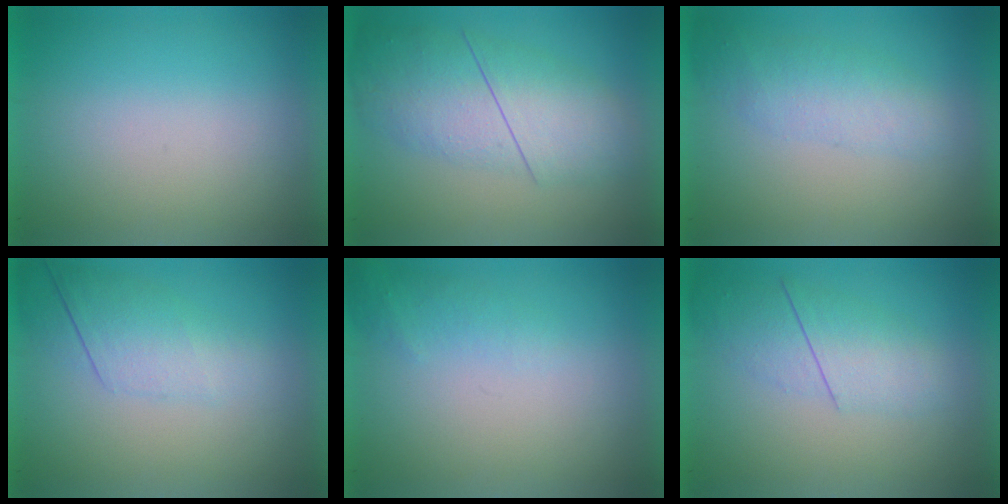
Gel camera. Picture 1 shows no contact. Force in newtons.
{"total": 4.9}
{"total": 2.3}
{"total": 2.3}
{"total": 1.4}
{"total": 2.3}